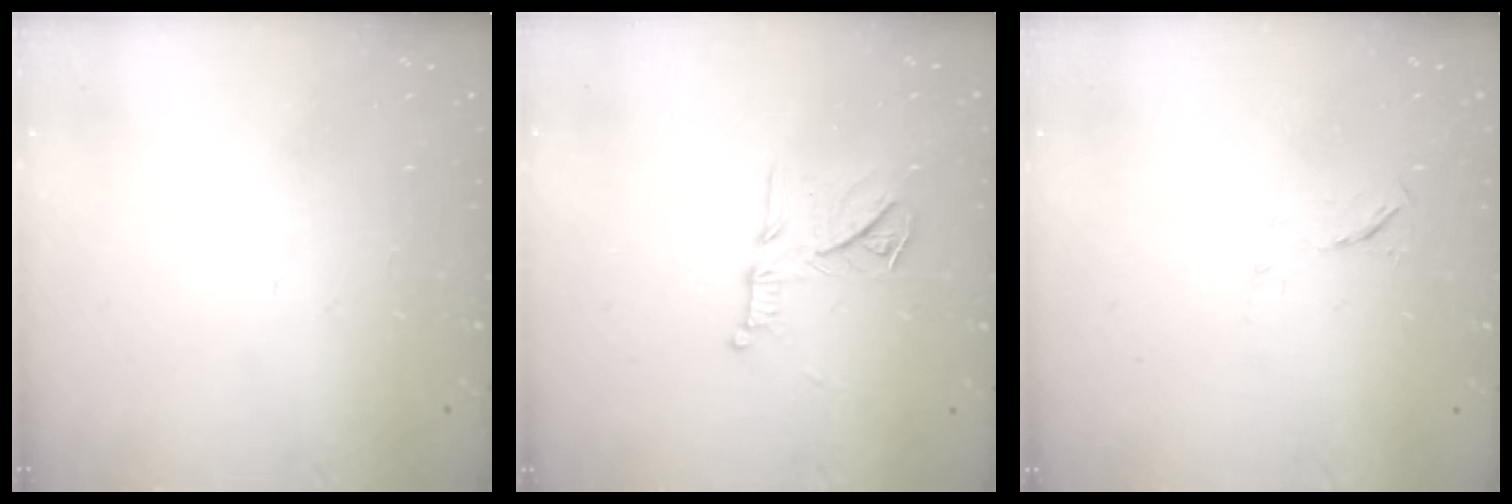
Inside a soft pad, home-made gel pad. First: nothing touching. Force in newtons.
{"total": 12.5, "press": 12.5, "slide": 0.8}
{"total": 4.0, "press": 4.0, "slide": 0.6}